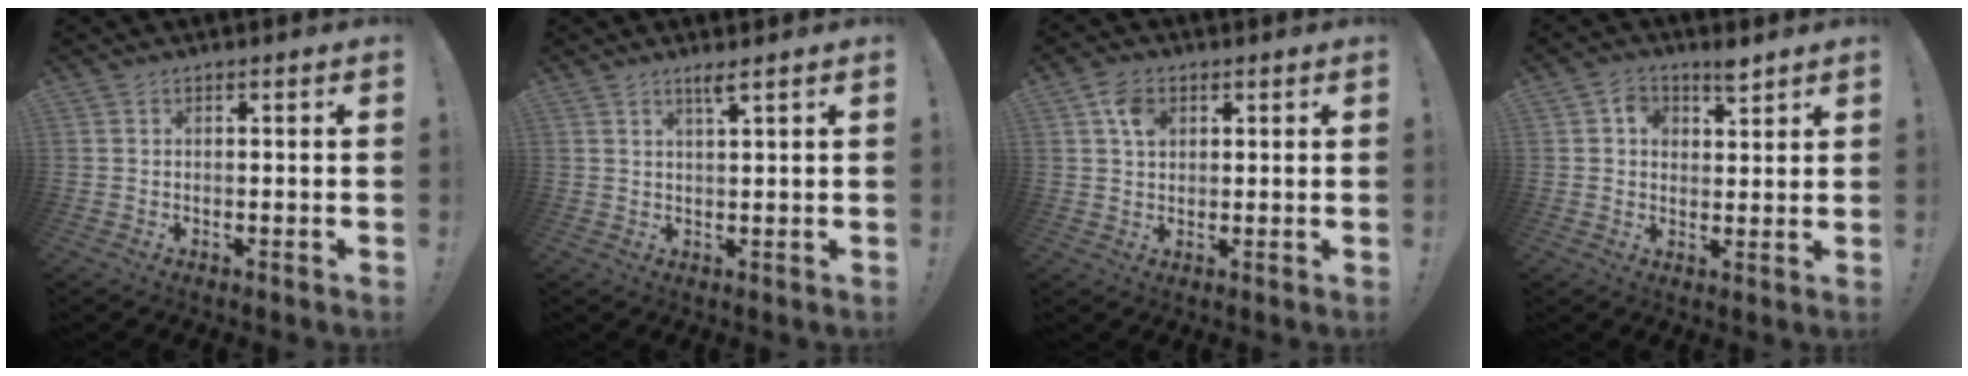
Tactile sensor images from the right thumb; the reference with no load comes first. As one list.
[{"total": 2.9, "force": [2.0, -0.2, 2.1], "torque": [-0.032, -0.009, 0.031]}, {"total": 5.8, "force": [2.1, 4.2, 3.3], "torque": [-0.047, -0.001, 0.038]}, {"total": 5.1, "force": [2.9, 3.7, 2.0], "torque": [-0.011, -0.016, 0.047]}]